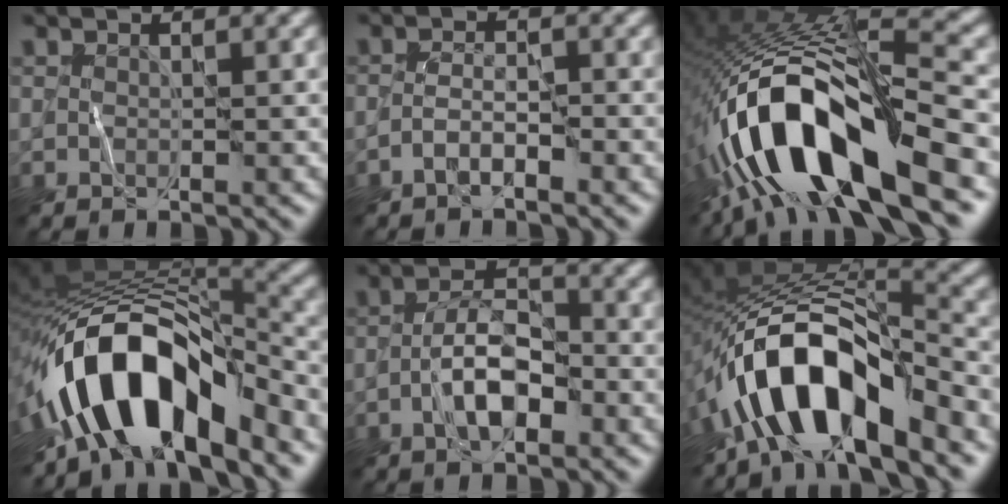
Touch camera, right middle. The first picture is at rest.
{"total": 1.5, "force": [-1.2, 0.2, 0.9], "torque": [-0.020, 0.006, -0.029]}
{"total": 14.9, "force": [-6.1, 5.3, 12.5], "torque": [-0.241, 0.007, -0.105]}
{"total": 12.6, "force": [-6.1, 5.8, 9.4], "torque": [-0.148, 0.010, -0.111]}
{"total": 4.1, "force": [-1.7, 1.6, 3.4], "torque": [-0.057, 0.012, -0.039]}
{"total": 10.0, "force": [-5.7, 3.9, 7.3], "torque": [-0.114, 0.014, -0.107]}